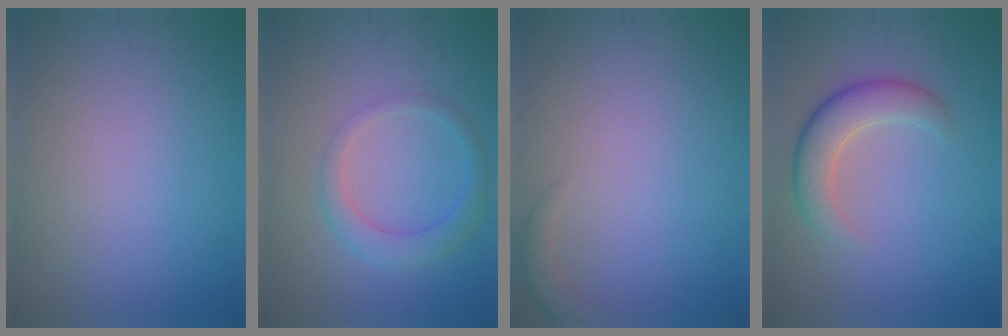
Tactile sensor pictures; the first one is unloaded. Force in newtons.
{"total": 2.7, "press": 2.7, "slide": 0.1}
{"total": 1.4, "press": 1.4, "slide": 0.2}
{"total": 4.1, "press": 4.1, "slide": 0.4}